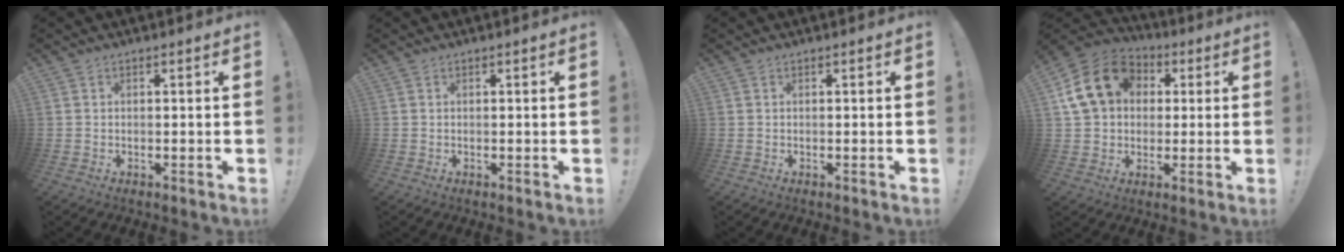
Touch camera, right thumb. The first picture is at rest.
{"total": 0.0}
{"total": 0.0}
{"total": 17.1, "force": [4.7, 13.8, 9.0], "torque": [-0.142, 0.004, 0.097]}